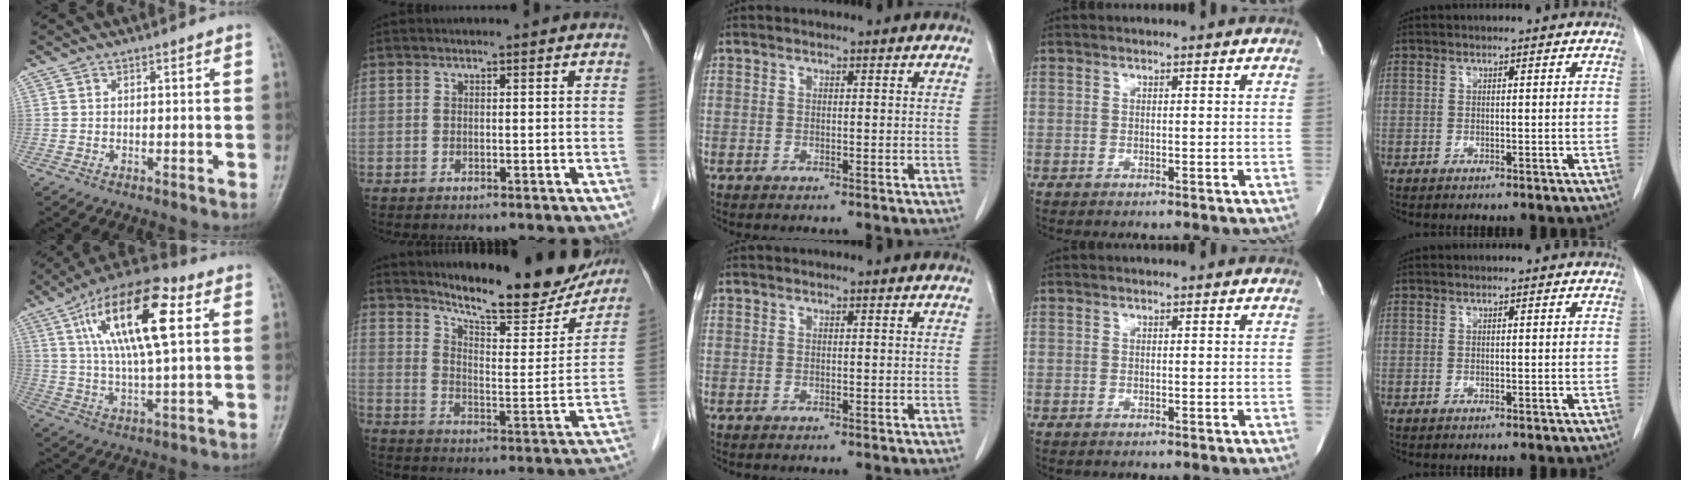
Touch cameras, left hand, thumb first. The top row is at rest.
{"thumb": {"total": 18.5, "force": [5.9, 6.4, 16.4], "torque": [-0.284, 0.007, 0.094]}, "index": {"total": 20.3, "force": [18.2, 3.2, 8.4], "torque": [-0.116, -0.041, 0.243]}}